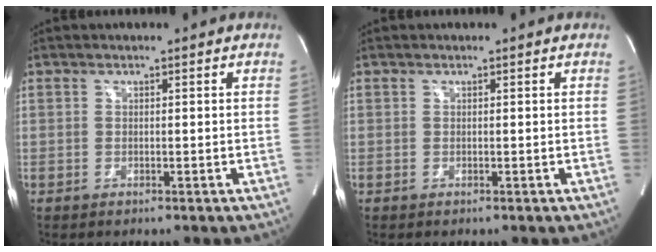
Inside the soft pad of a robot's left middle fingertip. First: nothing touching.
{"total": 0.0}